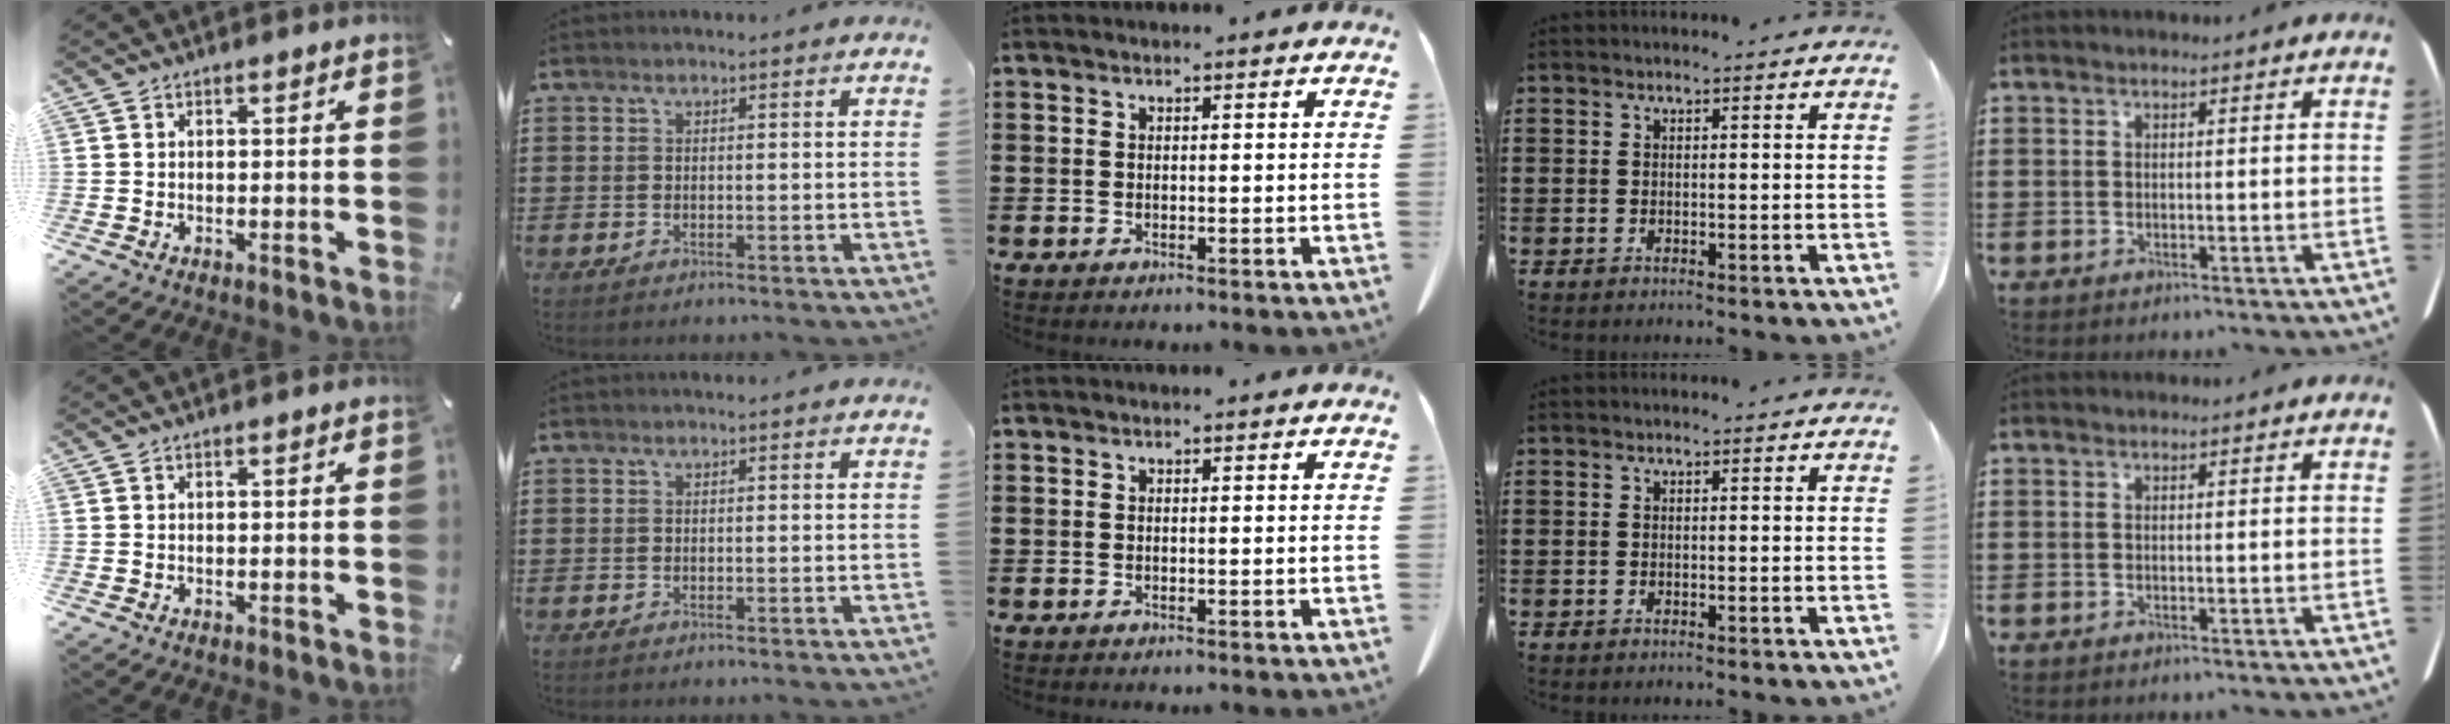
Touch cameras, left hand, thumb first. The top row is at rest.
{}